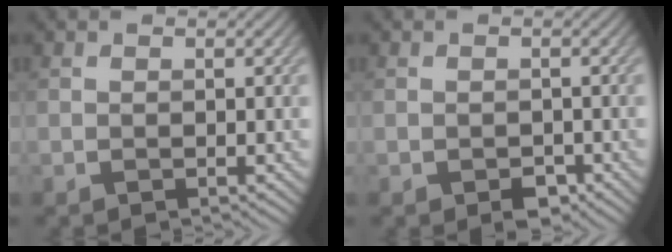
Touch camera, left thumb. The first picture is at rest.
{"total": 2.0, "force": [-1.1, 1.3, 1.0], "torque": [-0.016, -0.008, -0.018]}